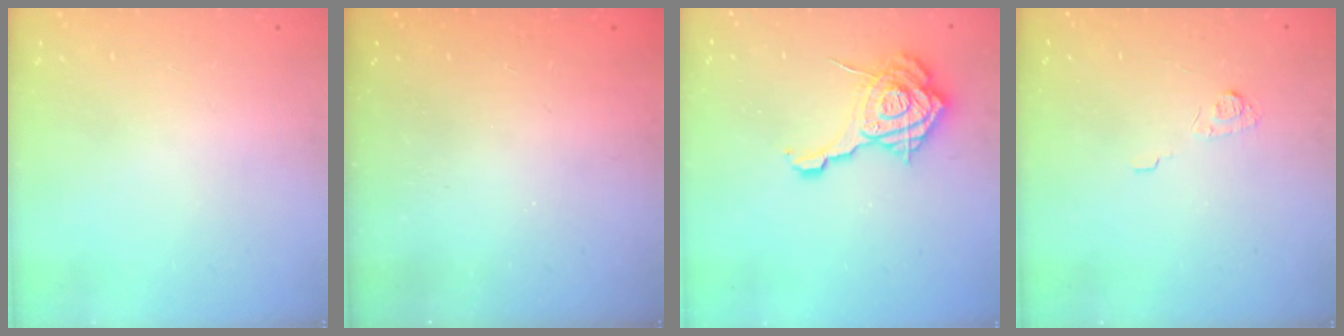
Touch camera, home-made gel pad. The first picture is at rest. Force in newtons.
{"total": 2.3, "press": 2.2, "slide": 0.8}
{"total": 18.5, "press": 18.4, "slide": 2.1}
{"total": 4.7, "press": 4.6, "slide": 0.6}